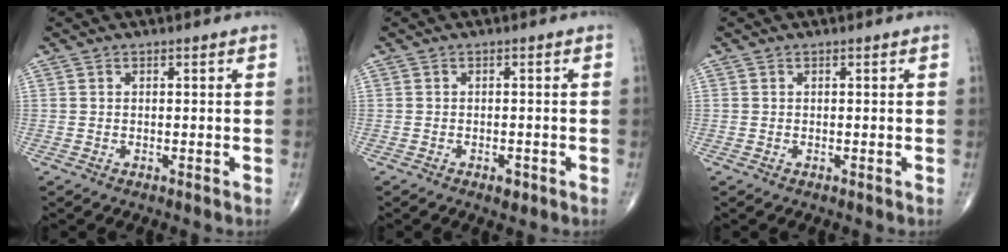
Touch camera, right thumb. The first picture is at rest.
{"total": 1.7, "force": [-0.9, 0.9, 1.1], "torque": [-0.016, 0.000, -0.014]}
{"total": 0.0}